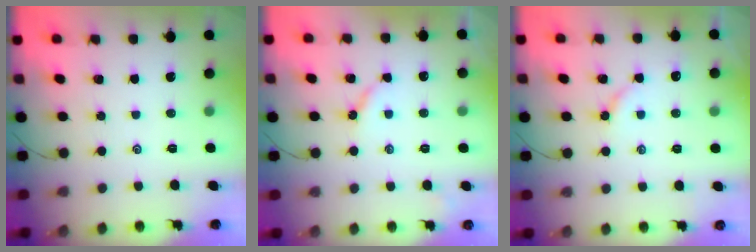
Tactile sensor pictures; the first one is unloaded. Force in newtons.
{"total": 4.4, "press": 4.4, "slide": 0.4}
{"total": 3.2, "press": 3.2, "slide": 0.5}